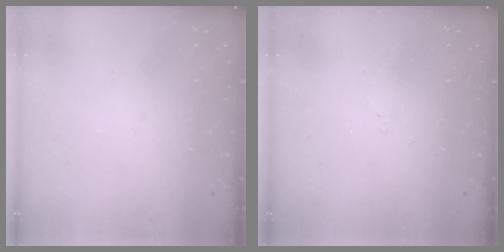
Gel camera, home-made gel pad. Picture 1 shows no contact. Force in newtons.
{"total": 6.4, "press": 6.3, "slide": 0.8}